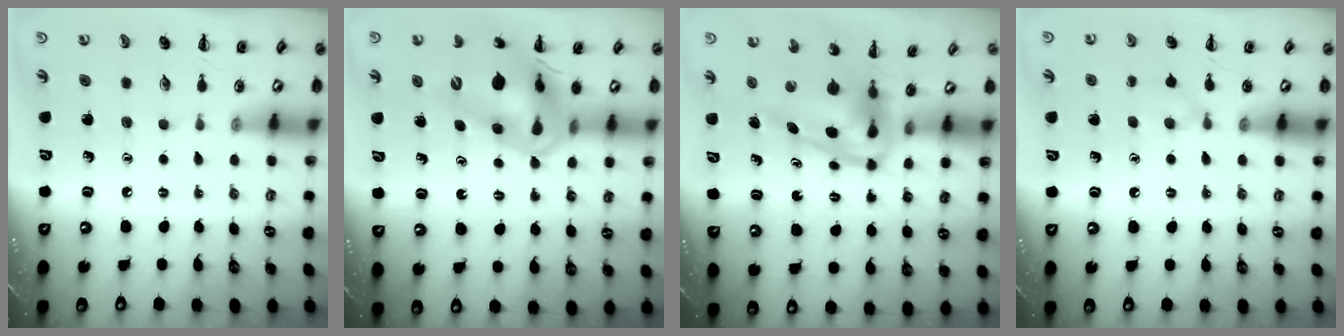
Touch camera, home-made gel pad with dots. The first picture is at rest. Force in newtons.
{"total": 16.9, "press": 16.1, "slide": 5.1}
{"total": 7.7, "press": 7.4, "slide": 2.0}
{"total": 6.3, "press": 6.0, "slide": 1.9}